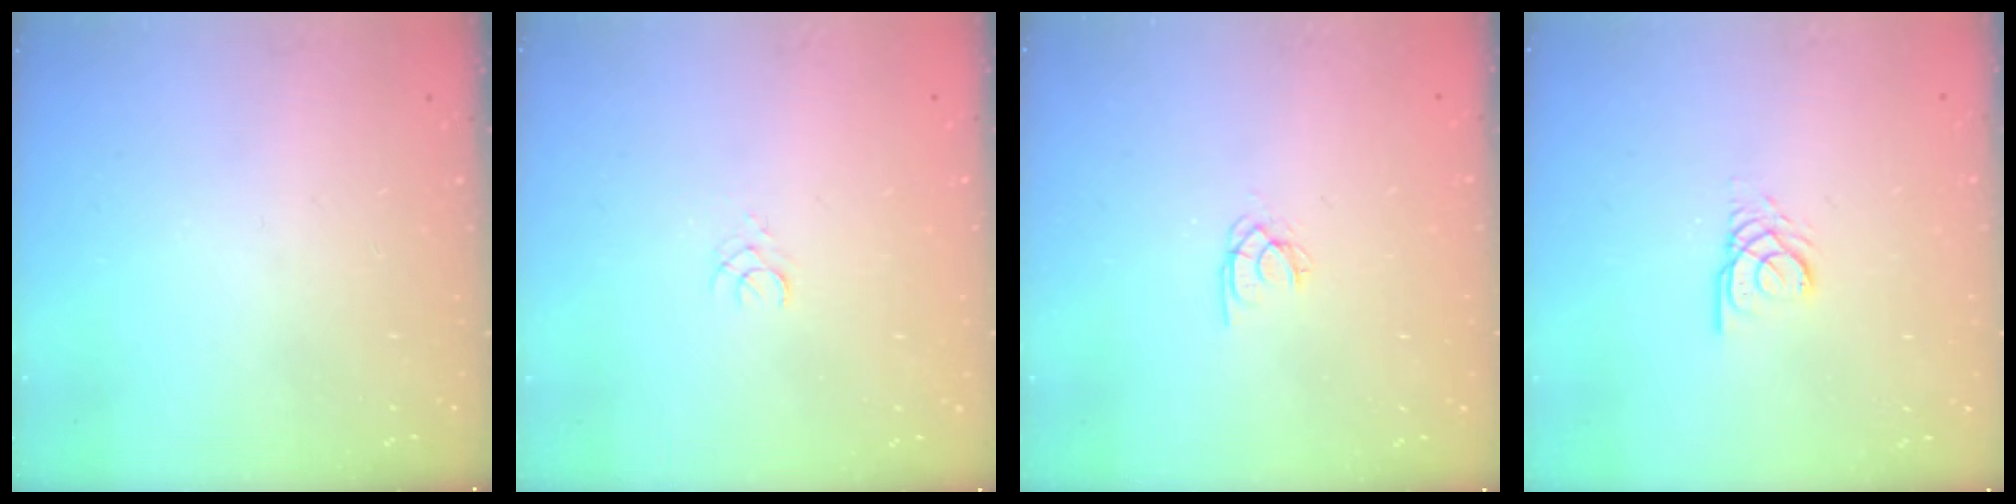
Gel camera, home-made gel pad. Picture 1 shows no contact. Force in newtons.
{"total": 1.5, "press": 1.5, "slide": 0.2}
{"total": 1.7, "press": 1.7, "slide": 0.1}
{"total": 2.6, "press": 2.6, "slide": 0.1}